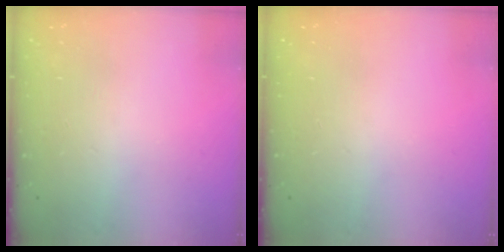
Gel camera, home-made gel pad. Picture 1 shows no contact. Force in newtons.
{"total": 0.0}